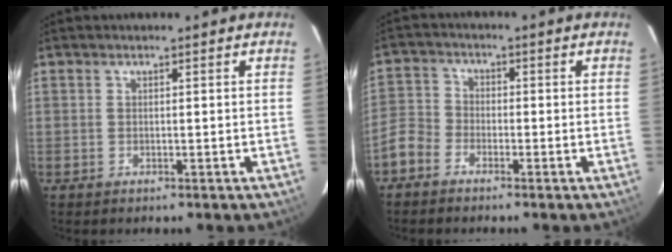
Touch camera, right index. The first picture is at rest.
{"total": 5.1, "force": [-3.4, 3.5, 1.4], "torque": [-0.031, 0.015, -0.081]}